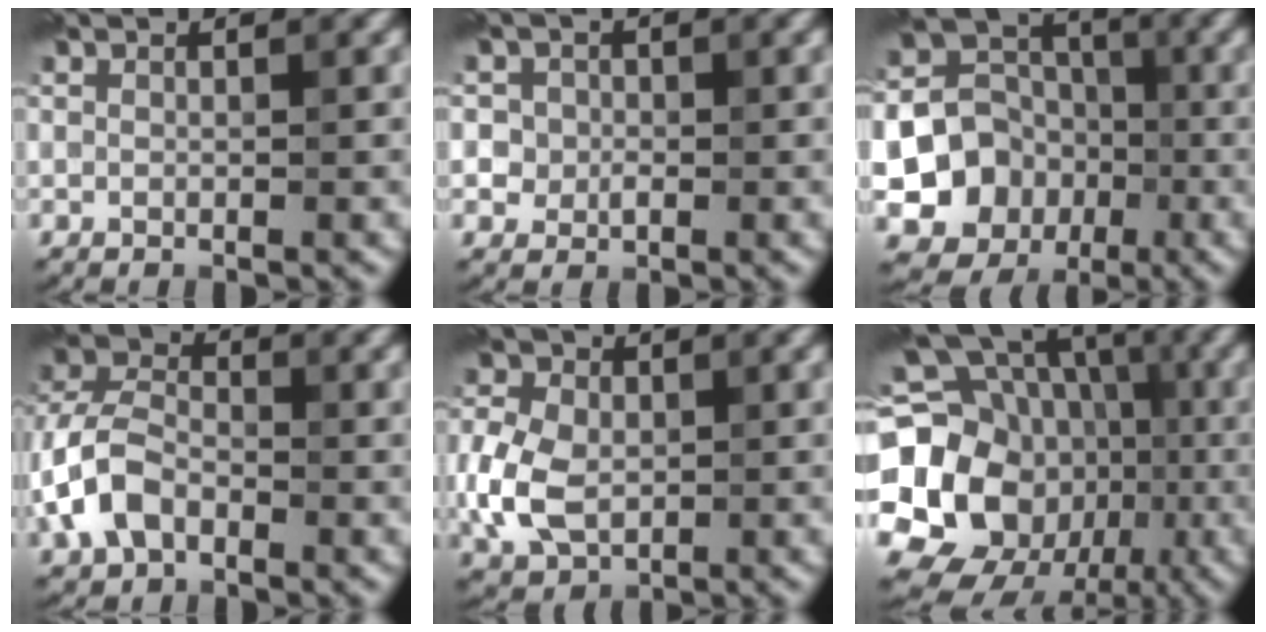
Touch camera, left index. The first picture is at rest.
{"total": 3.0, "force": [0.5, 2.8, 1.1], "torque": [0.000, 0.010, -0.006]}
{"total": 7.9, "force": [-2.0, 7.0, 2.9], "torque": [-0.033, -0.005, -0.054]}
{"total": 6.1, "force": [-2.3, 4.0, 4.0], "torque": [-0.096, 0.011, -0.056]}
{"total": 6.4, "force": [-0.6, 4.7, 4.2], "torque": [-0.101, -0.002, -0.016]}
{"total": 22.1, "force": [-2.5, 19.2, 10.6], "torque": [-0.212, 0.017, -0.076]}